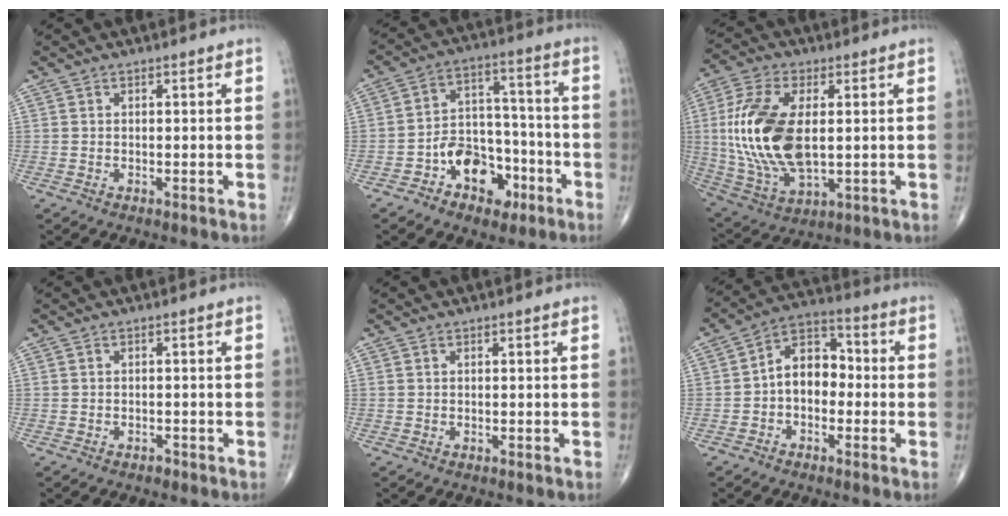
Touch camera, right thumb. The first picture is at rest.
{"total": 12.0, "force": [-5.7, 8.1, 6.8], "torque": [-0.064, 0.058, -0.091]}
{"total": 19.2, "force": [1.3, 10.0, 16.3], "torque": [-0.349, -0.012, 0.032]}
{"total": 0.9, "force": [-0.7, 0.5, 0.2], "torque": [-0.003, 0.002, -0.013]}
{"total": 0.0}
{"total": 9.2, "force": [-1.2, 6.4, 6.4], "torque": [-0.072, 0.035, -0.039]}